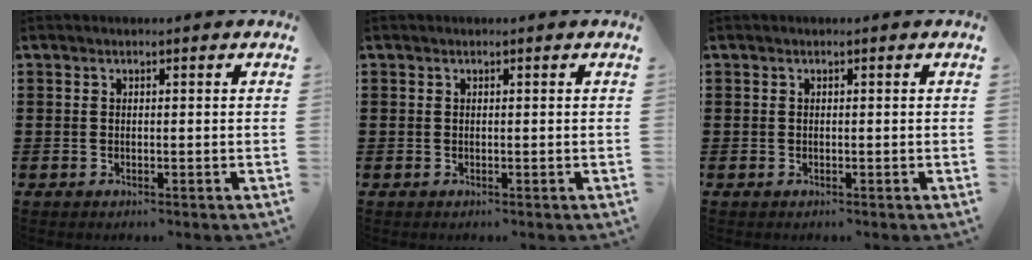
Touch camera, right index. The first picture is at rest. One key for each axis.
{"total": 0.0}
{"total": 0.0}